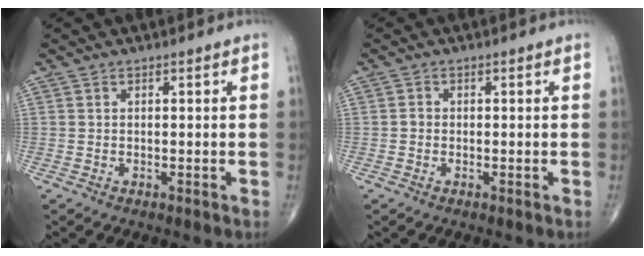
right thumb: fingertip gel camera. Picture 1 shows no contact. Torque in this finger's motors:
{"motor_torque": [0.03, 0.27, 0.10, 0.01, -0.01]}